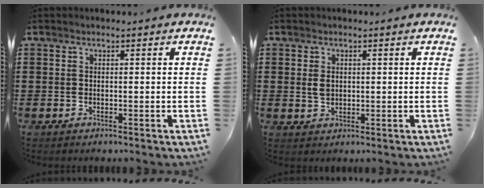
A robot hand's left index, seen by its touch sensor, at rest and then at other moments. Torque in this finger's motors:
{"motor_torque": [0.56, 0.36, 0.34, 0.06]}